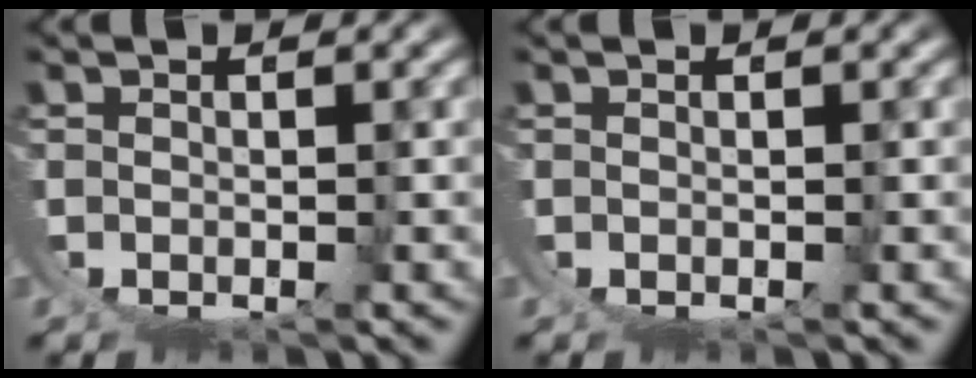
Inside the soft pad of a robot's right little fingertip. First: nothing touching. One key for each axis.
{"total": 0.0}